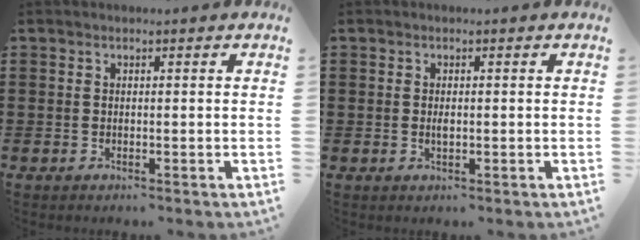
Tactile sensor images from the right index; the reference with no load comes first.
{"total": 1.1, "force": [0.0, 0.4, 1.1], "torque": [-0.022, -0.003, 0.001]}